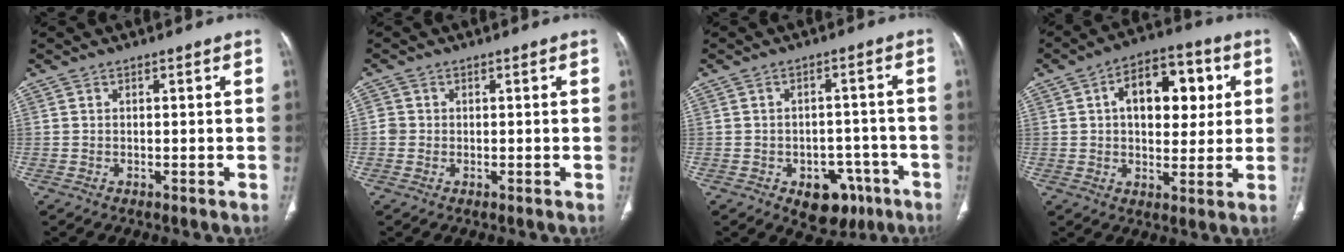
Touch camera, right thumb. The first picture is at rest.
{"total": 1.7, "force": [-0.2, 1.7, 0.4], "torque": [0.000, 0.006, -0.007]}
{"total": 9.7, "force": [-5.1, 6.4, 5.3], "torque": [-0.033, 0.036, -0.058]}
{"total": 14.6, "force": [3.4, 8.7, 11.2], "torque": [-0.123, 0.010, 0.046]}